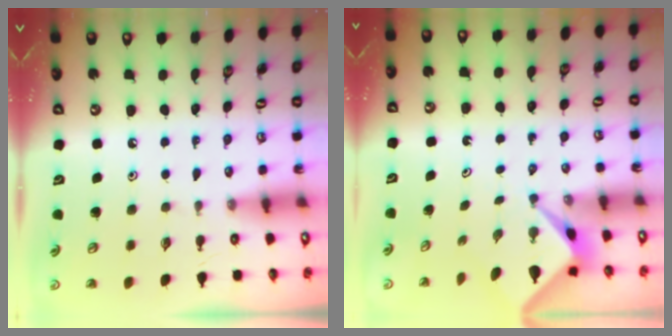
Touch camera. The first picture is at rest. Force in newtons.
{"total": 2.1, "press": 2.1, "slide": 0.2}